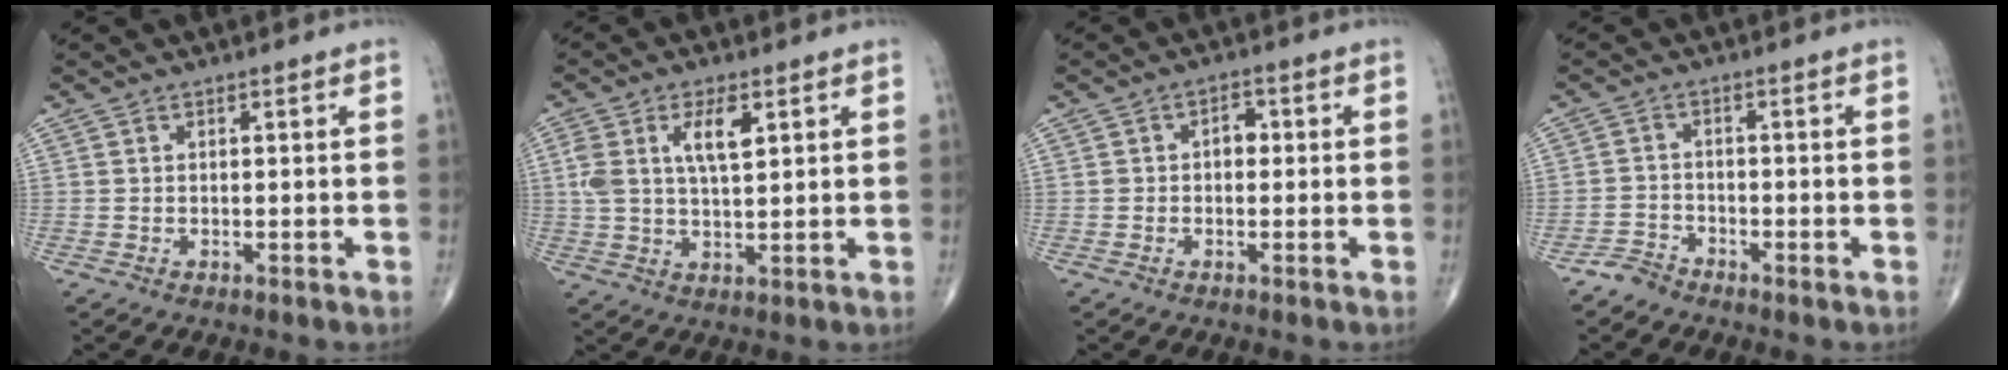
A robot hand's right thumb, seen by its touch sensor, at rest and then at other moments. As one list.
[{"total": 7.4, "force": [2.6, 3.0, 6.2], "torque": [-0.120, -0.003, 0.051]}, {"total": 2.8, "force": [0.1, 2.0, 2.0], "torque": [-0.017, 0.013, -0.004]}, {"total": 2.5, "force": [-2.3, 0.9, -0.1], "torque": [0.008, 0.001, -0.051]}]